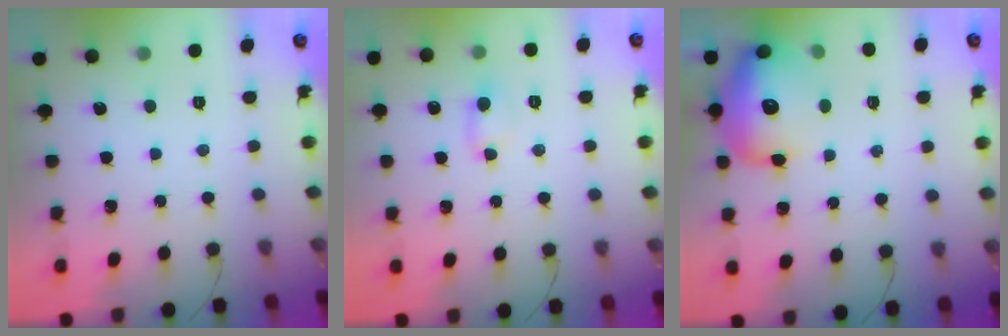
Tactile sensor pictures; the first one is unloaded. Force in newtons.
{"total": 2.5, "press": 2.4, "slide": 0.8}
{"total": 18.0, "press": 17.8, "slide": 2.6}